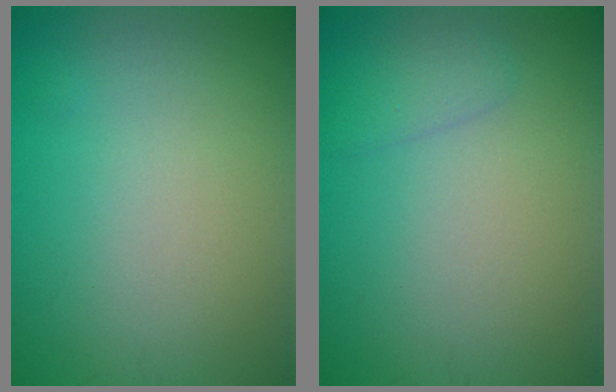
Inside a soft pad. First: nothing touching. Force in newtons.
{"total": 1.3, "press": 1.3, "slide": 0.1}